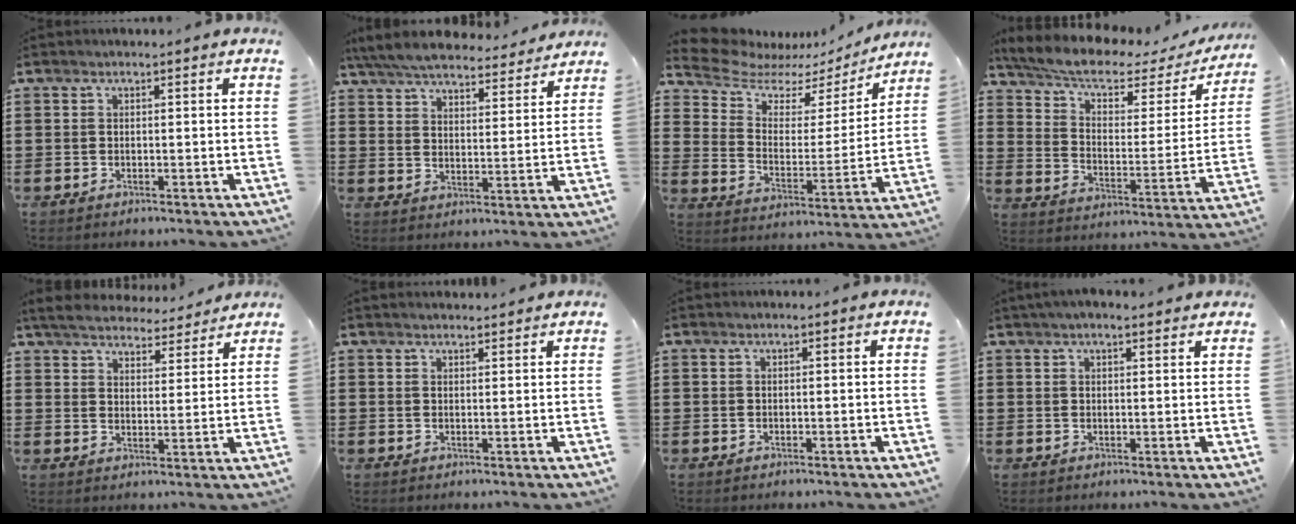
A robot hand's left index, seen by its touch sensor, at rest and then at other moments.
{"total": 6.8, "force": [6.5, 0.6, 1.8], "torque": [-0.061, -0.033, 0.117]}
{"total": 8.0, "force": [6.9, 3.4, 2.4], "torque": [-0.086, -0.036, 0.123]}
{"total": 7.4, "force": [5.8, 1.7, 4.3], "torque": [-0.106, -0.032, 0.097]}
{"total": 5.3, "force": [5.1, 0.8, 1.3], "torque": [-0.050, -0.025, 0.090]}
{"total": 1.1, "force": [1.1, 0.2, 0.1], "torque": [-0.004, 0.000, 0.022]}
{"total": 0.0}
{"total": 2.4, "force": [1.8, 0.6, 1.4], "torque": [-0.030, 0.007, 0.033]}